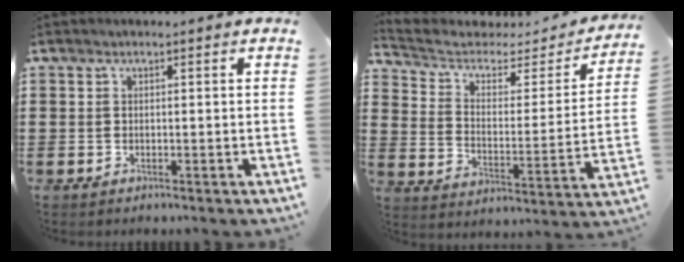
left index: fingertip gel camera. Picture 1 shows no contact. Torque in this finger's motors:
{"motor_torque": [1.36, -0.79, -0.04, -0.03]}